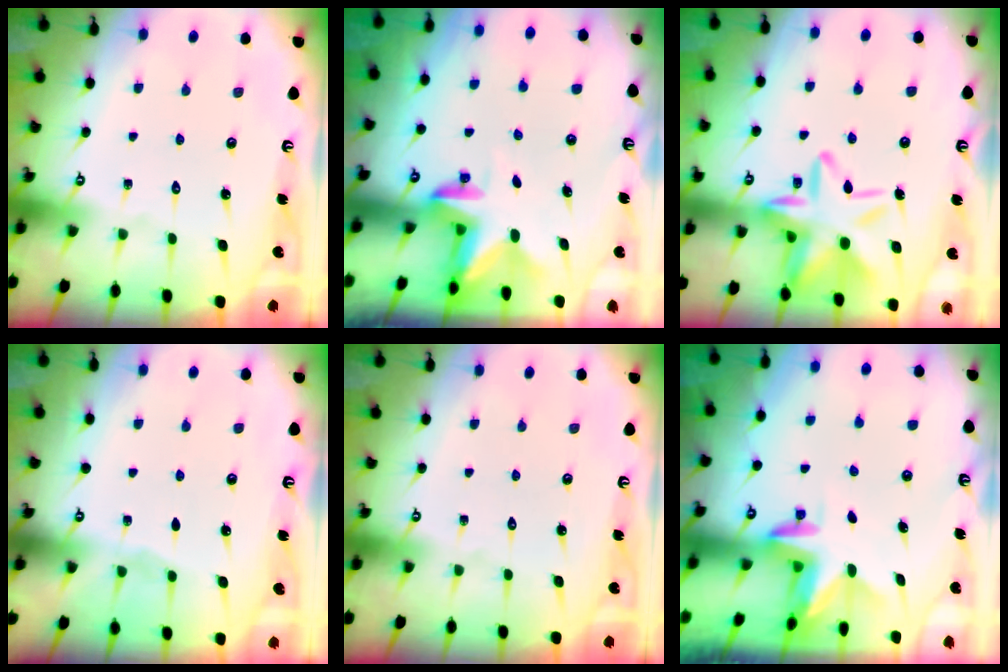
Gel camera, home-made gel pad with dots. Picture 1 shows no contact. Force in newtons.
{"total": 2.7, "press": 2.6, "slide": 0.5}
{"total": 18.8, "press": 18.7, "slide": 1.5}
{"total": 2.3, "press": 2.3, "slide": 0.4}
{"total": 0.0}
{"total": 2.7, "press": 2.7, "slide": 0.1}